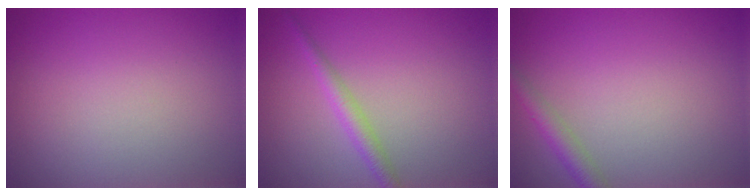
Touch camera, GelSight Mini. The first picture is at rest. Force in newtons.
{"total": 2.0, "press": 2.0, "slide": 0.0}
{"total": 2.1, "press": 2.1, "slide": 0.1}